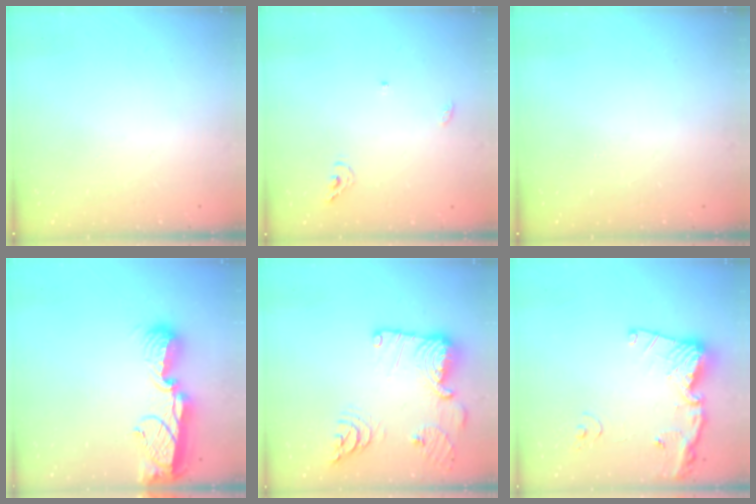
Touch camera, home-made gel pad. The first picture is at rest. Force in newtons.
{"total": 5.5, "press": 5.5, "slide": 0.4}
{"total": 0.0}
{"total": 11.4, "press": 11.3, "slide": 1.5}
{"total": 18.8, "press": 18.6, "slide": 2.3}
{"total": 15.8, "press": 15.7, "slide": 1.8}